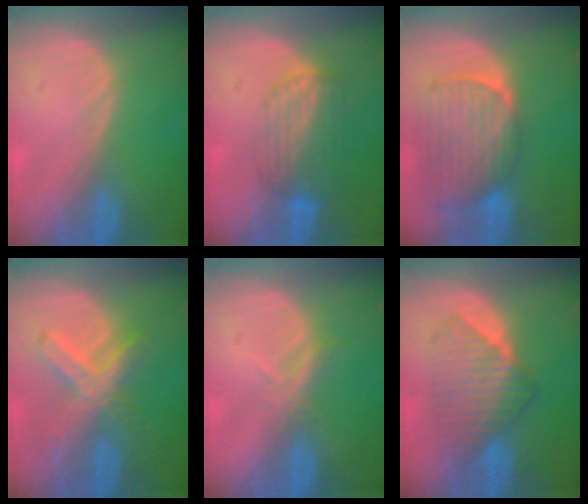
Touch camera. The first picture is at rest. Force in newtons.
{"total": 7.0, "press": 5.9, "slide": 3.8}
{"total": 9.6, "press": 8.5, "slide": 4.5}
{"total": 7.5, "press": 6.4, "slide": 3.8}
{"total": 2.1, "press": 1.9, "slide": 0.9}
{"total": 7.1, "press": 7.1, "slide": 0.2}